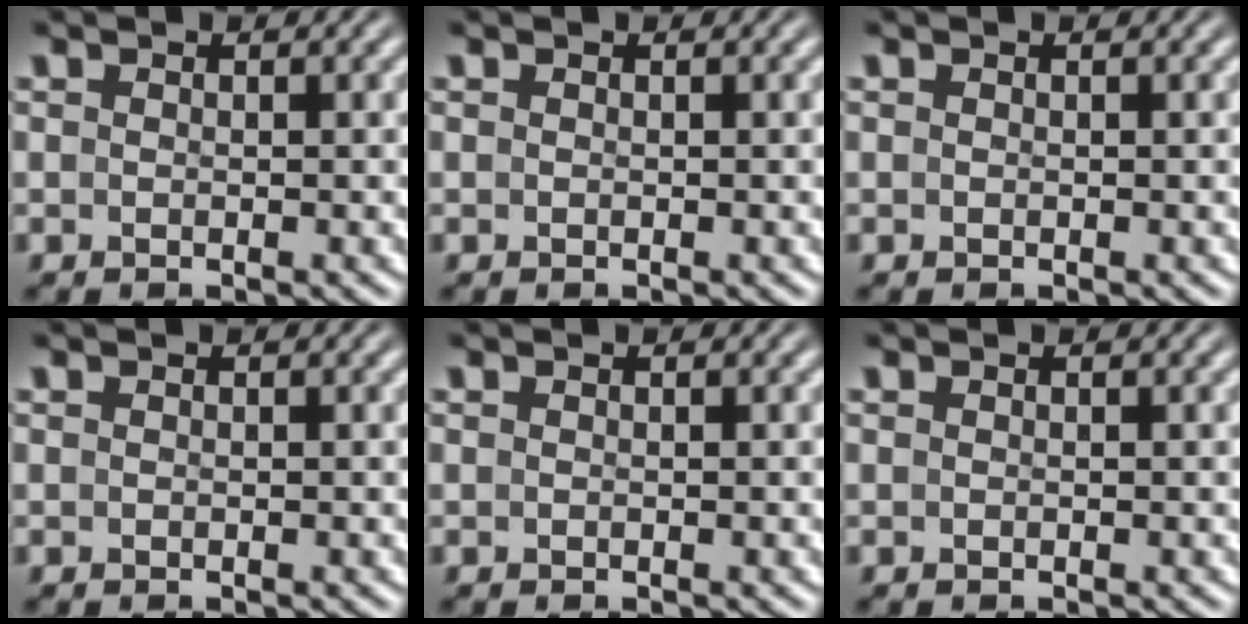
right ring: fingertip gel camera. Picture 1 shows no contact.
{"total": 0.0}
{"total": 0.0}
{"total": 0.0}
{"total": 0.0}
{"total": 0.0}